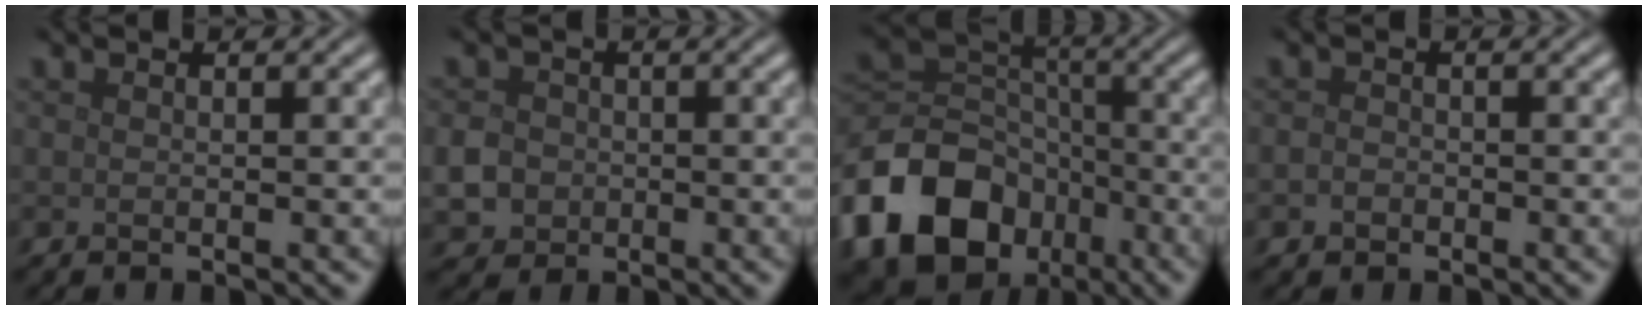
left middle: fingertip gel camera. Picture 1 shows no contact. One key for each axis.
{"total": 4.0, "fx": -0.9, "fy": 3.7, "fz": 1.4, "tx": -0.020, "ty": -0.002, "tz": -0.026}
{"total": 13.9, "fx": -7.0, "fy": 10.0, "fz": 6.6, "tx": -0.168, "ty": -0.010, "tz": -0.135}
{"total": 1.0, "fx": -0.5, "fy": 0.8, "fz": 0.3, "tx": -0.005, "ty": -0.002, "tz": -0.012}